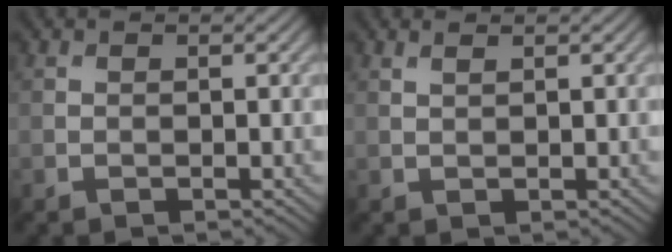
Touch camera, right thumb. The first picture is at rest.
{"total": 0.8, "force": [0.7, 0.1, 0.4], "torque": [-0.012, 0.004, 0.014]}